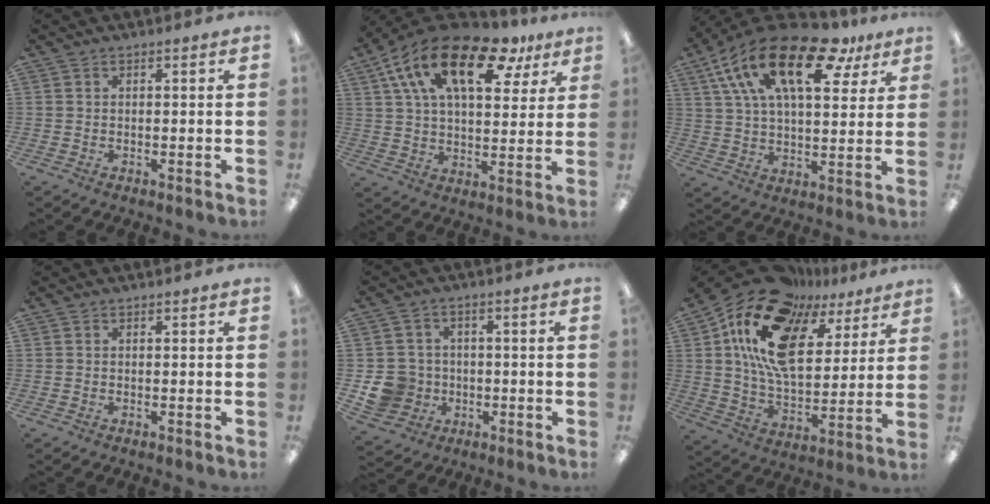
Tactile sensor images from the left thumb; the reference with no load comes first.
{"total": 20.6, "force": [10.9, 10.0, 14.4], "torque": [-0.253, -0.041, 0.183]}
{"total": 22.9, "force": [12.5, 10.3, 16.3], "torque": [-0.295, -0.051, 0.208]}
{"total": 0.0}
{"total": 8.5, "force": [-1.9, 8.0, 2.2], "torque": [-0.060, 0.020, -0.024]}
{"total": 21.5, "force": [11.1, 11.8, 14.2], "torque": [-0.290, -0.053, 0.190]}